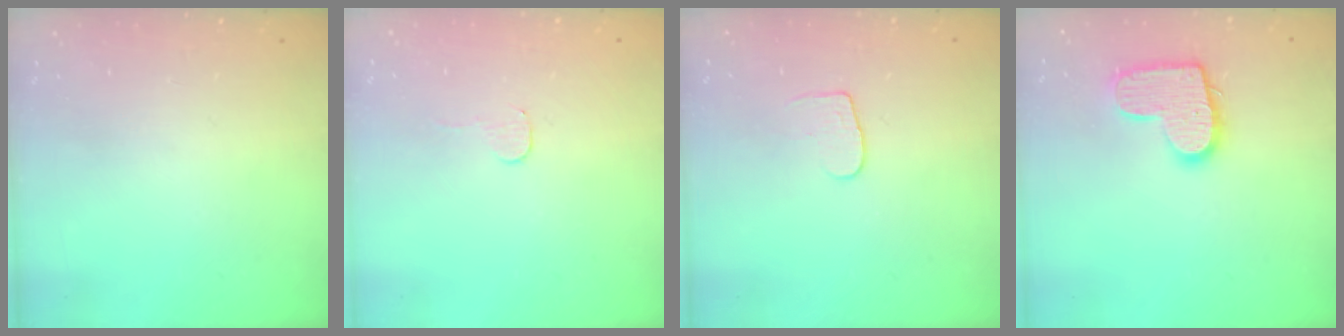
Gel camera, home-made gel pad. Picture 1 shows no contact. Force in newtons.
{"total": 2.8, "press": 2.8, "slide": 0.2}
{"total": 4.3, "press": 4.3, "slide": 0.5}
{"total": 12.0, "press": 11.9, "slide": 0.6}